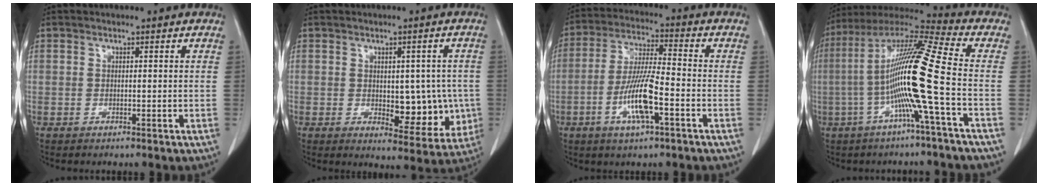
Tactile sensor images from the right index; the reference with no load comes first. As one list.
[{"total": 8.9, "force": [-0.7, 4.7, 7.5], "torque": [-0.077, 0.003, 0.005]}, {"total": 10.3, "force": [-3.7, 1.5, 9.5], "torque": [-0.189, -0.005, -0.070]}, {"total": 15.7, "force": [-3.1, -1.5, 15.4], "torque": [-0.292, 0.009, -0.072]}]